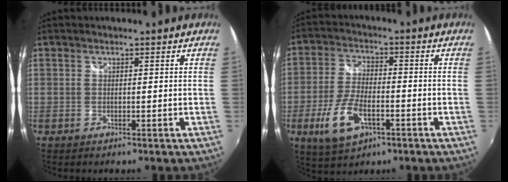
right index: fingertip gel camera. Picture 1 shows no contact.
{"total": 10.6, "force": [-4.2, 5.2, 8.2], "torque": [-0.181, -0.009, -0.074]}